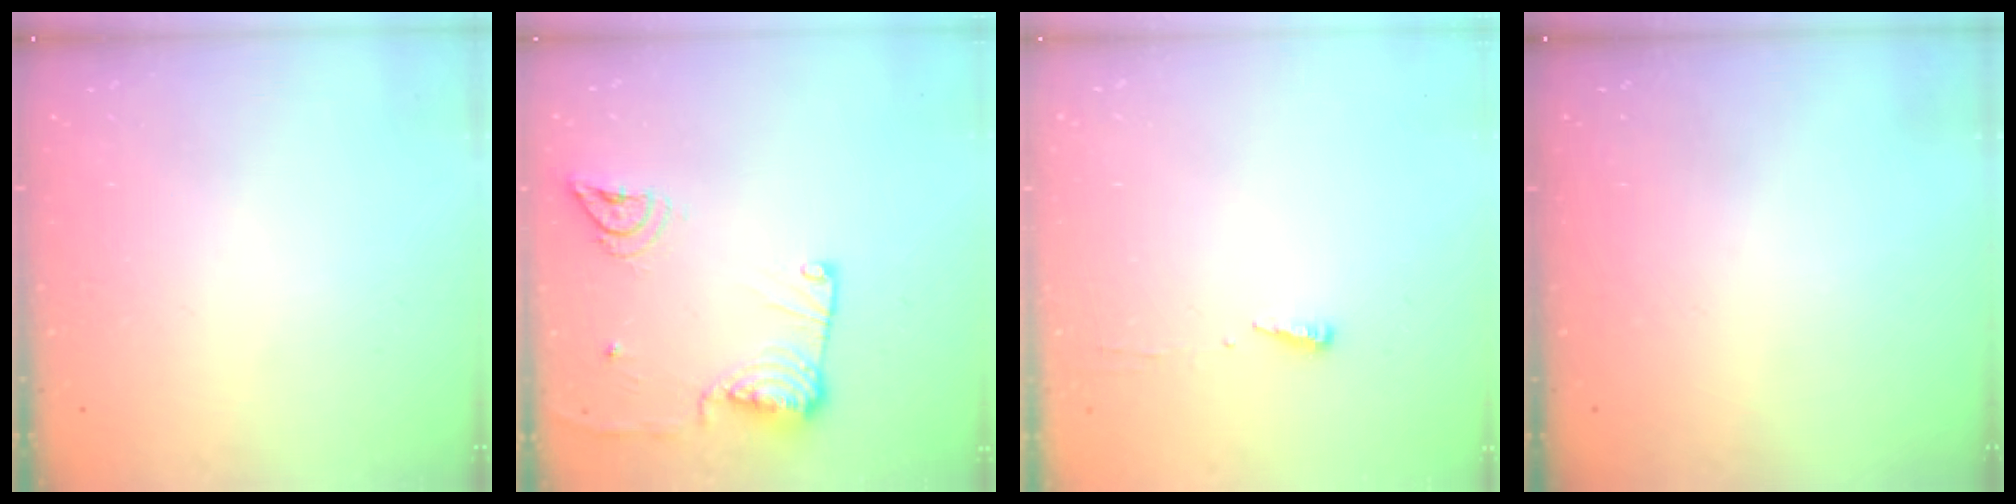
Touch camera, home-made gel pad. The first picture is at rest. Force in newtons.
{"total": 13.5, "press": 13.4, "slide": 1.7}
{"total": 3.7, "press": 3.7, "slide": 0.5}
{"total": 0.0}